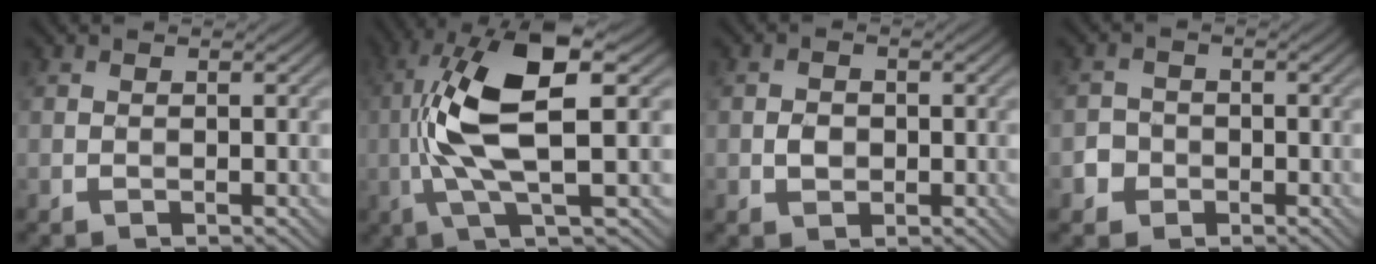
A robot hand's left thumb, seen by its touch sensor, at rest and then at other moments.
{"total": 11.9, "force": [0.4, 3.5, 11.4], "torque": [-0.240, 0.015, 0.005]}
{"total": 2.0, "force": [-0.5, 1.6, 1.0], "torque": [-0.023, -0.002, -0.013]}
{"total": 2.9, "force": [-1.2, 2.6, 0.5], "torque": [-0.008, -0.001, -0.030]}